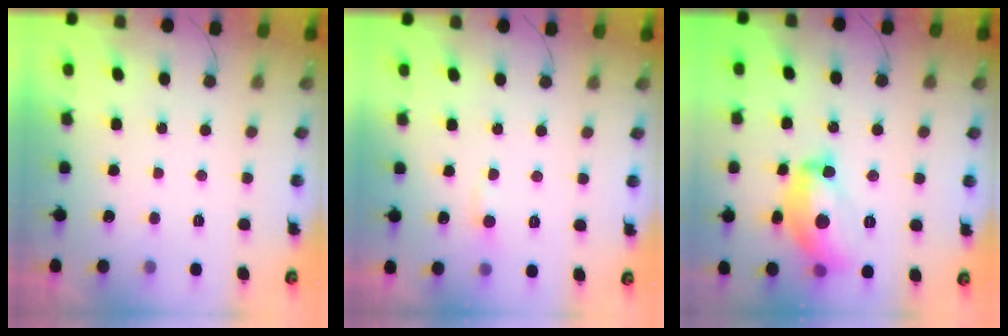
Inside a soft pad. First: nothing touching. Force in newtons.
{"total": 3.8, "press": 3.7, "slide": 0.5}
{"total": 15.9, "press": 15.8, "slide": 1.2}